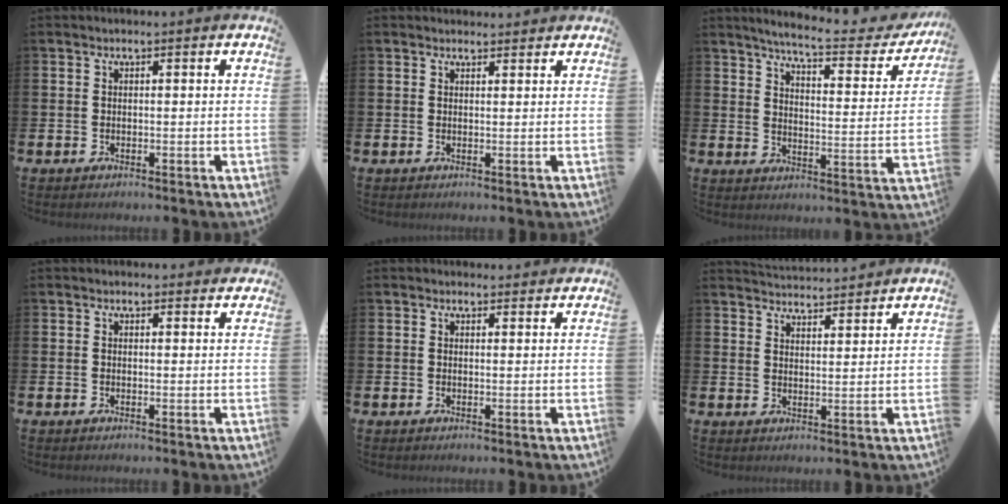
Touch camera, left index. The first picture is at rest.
{"total": 1.3, "force": [1.3, 0.4, 0.0], "torque": [0.014, -0.007, 0.020]}
{"total": 6.4, "force": [5.9, 0.5, 2.6], "torque": [-0.063, -0.042, 0.093]}
{"total": 0.9, "force": [0.7, 0.4, 0.2], "torque": [0.004, 0.003, 0.011]}
{"total": 1.2, "force": [1.1, 0.5, 0.0], "torque": [0.006, -0.001, 0.019]}
{"total": 3.9, "force": [3.9, 0.2, -0.3], "torque": [-0.006, -0.028, 0.070]}